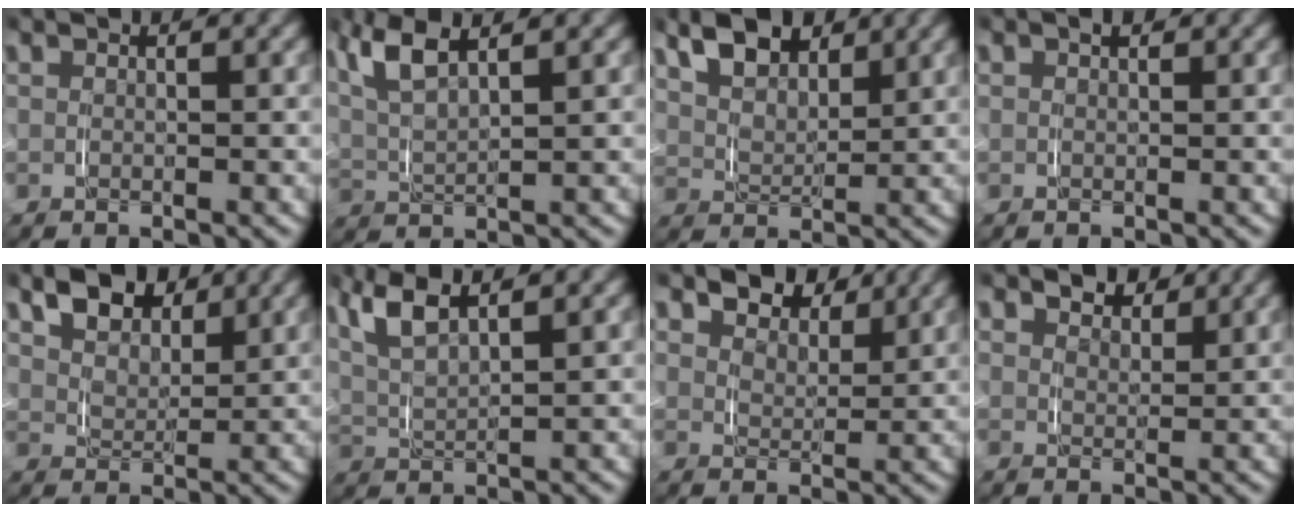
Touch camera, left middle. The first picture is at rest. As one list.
[{"total": 5.8, "force": [2.2, 3.4, 4.1], "torque": [-0.116, -0.006, 0.037]}, {"total": 7.3, "force": [3.3, 5.0, 4.1], "torque": [-0.085, 0.008, 0.041]}, {"total": 0.5, "force": [0.1, 0.3, 0.4], "torque": [-0.005, 0.001, 0.002]}, {"total": 6.5, "force": [3.2, 4.4, 3.5], "torque": [-0.068, 0.008, 0.040]}, {"total": 6.4, "force": [2.6, 3.9, 4.3], "torque": [-0.116, -0.003, 0.040]}, {"total": 4.0, "force": [2.9, 2.2, 1.8], "torque": [-0.033, 0.000, 0.041]}, {"total": 2.3, "force": [1.7, 1.2, 0.9], "torque": [-0.014, -0.005, 0.028]}]